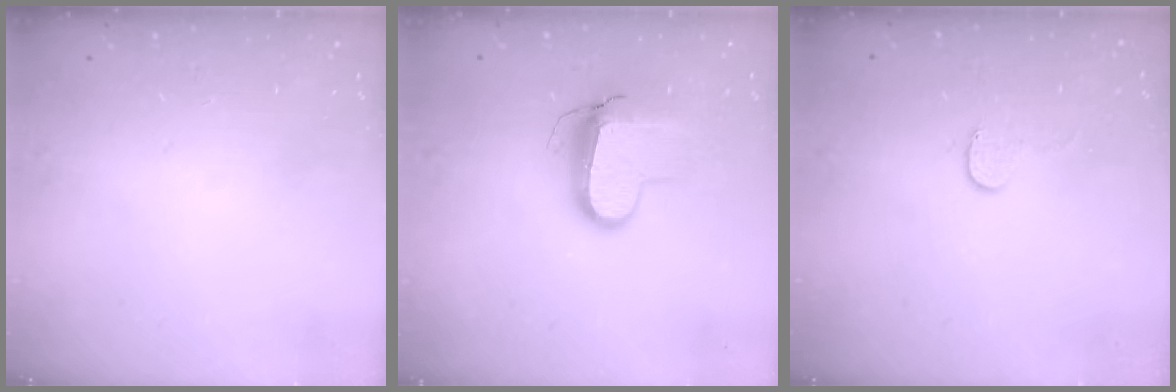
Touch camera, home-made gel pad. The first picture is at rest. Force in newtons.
{"total": 11.1, "press": 11.0, "slide": 1.0}
{"total": 4.9, "press": 4.9, "slide": 0.4}